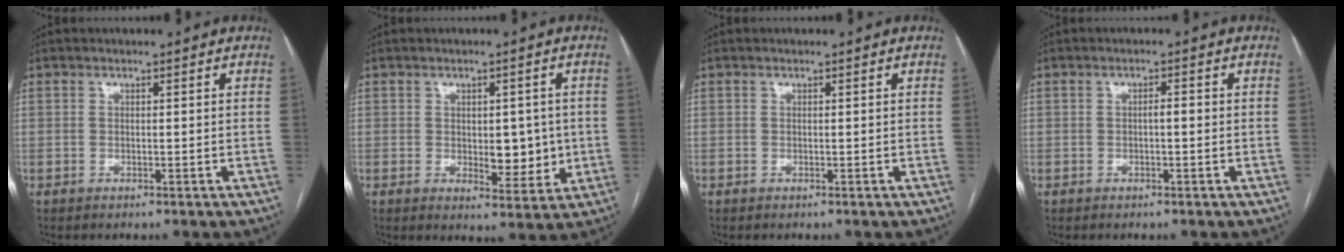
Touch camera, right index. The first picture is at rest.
{"total": 6.3, "force": [-0.1, 3.3, 5.4], "torque": [-0.064, -0.003, 0.009]}
{"total": 0.0}
{"total": 1.3, "force": [-0.2, 0.3, 1.2], "torque": [-0.020, 0.003, -0.002]}